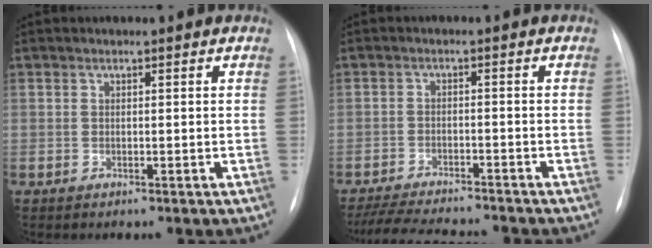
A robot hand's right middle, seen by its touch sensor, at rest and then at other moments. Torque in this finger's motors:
{"motor_torque": [0.09, -0.16, 0.05, 0.02]}